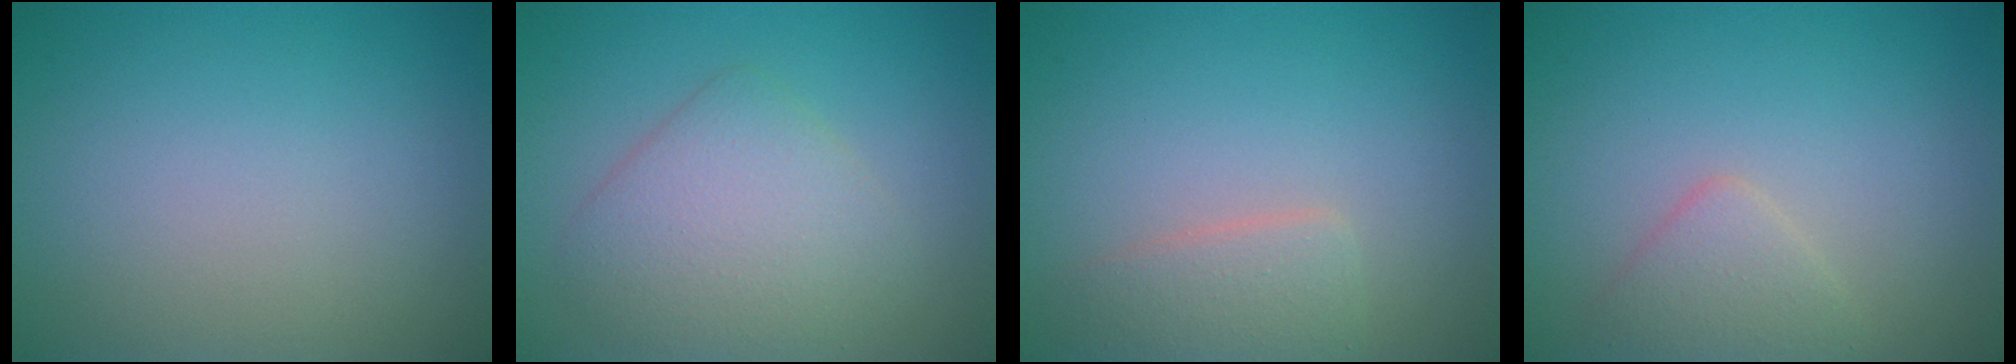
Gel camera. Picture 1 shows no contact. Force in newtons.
{"total": 4.3, "press": 4.3, "slide": 0.2}
{"total": 2.5, "press": 2.5, "slide": 0.1}
{"total": 2.1, "press": 2.1, "slide": 0.2}